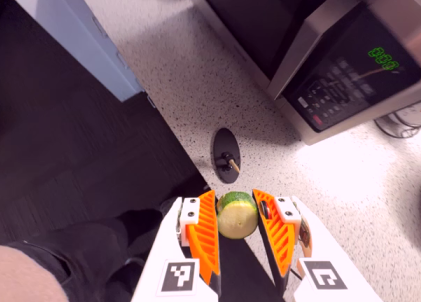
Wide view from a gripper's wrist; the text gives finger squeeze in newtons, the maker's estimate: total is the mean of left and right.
{"total": 9.7, "left": 9.8, "right": 9.5}